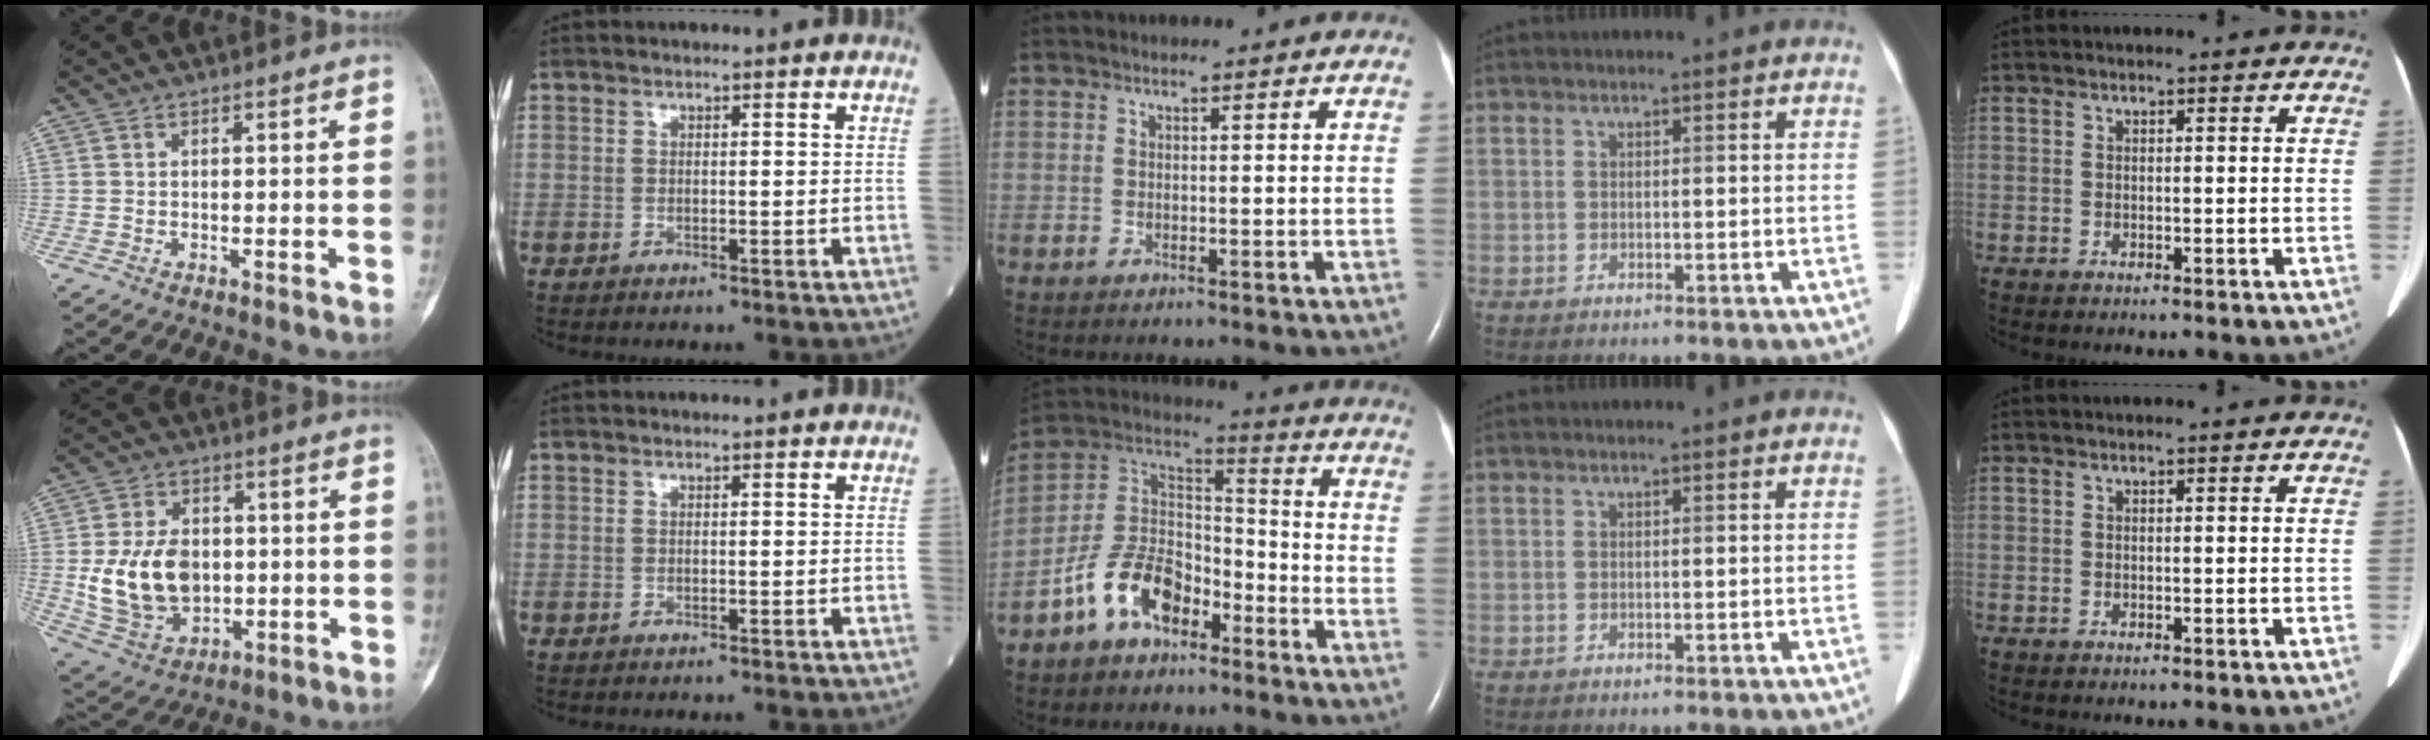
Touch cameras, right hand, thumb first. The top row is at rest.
{"thumb": {"total": 14.6, "force": [-0.2, 10.4, 10.3], "torque": [-0.164, -0.003, 0.015]}, "middle": {"total": 11.7, "force": [-6.9, 6.4, 6.9], "torque": [-0.152, 0.024, -0.133]}}